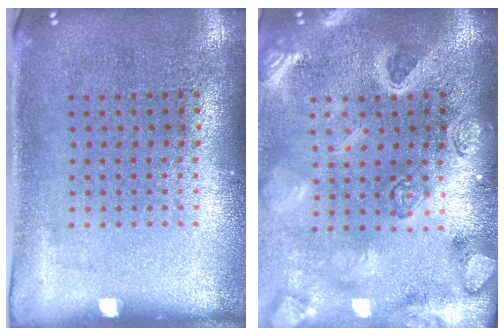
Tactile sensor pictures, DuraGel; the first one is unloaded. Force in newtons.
{"total": 3.7, "press": 3.0, "slide": 2.1}